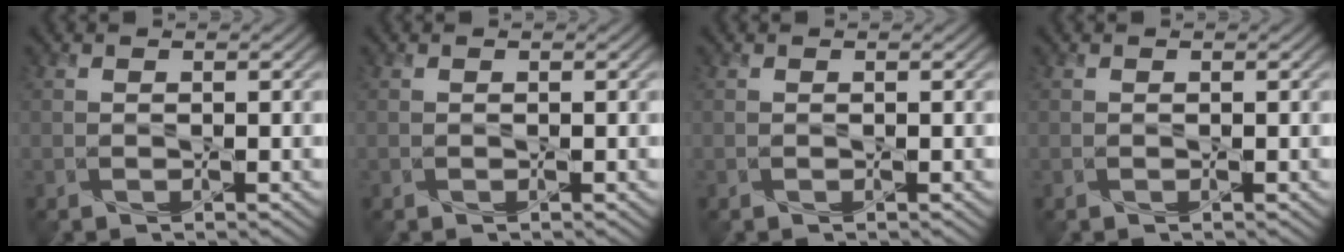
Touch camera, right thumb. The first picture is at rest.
{"total": 0.0}
{"total": 0.0}
{"total": 0.0}